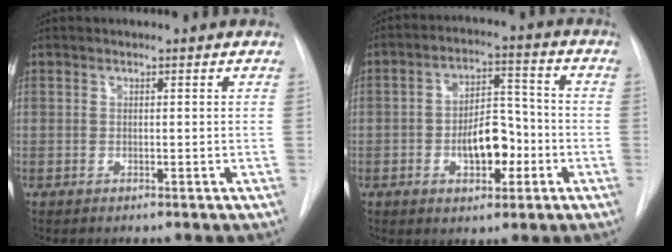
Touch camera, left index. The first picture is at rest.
{"total": 8.3, "force": [-2.7, 4.2, 6.7], "torque": [-0.108, 0.016, -0.040]}